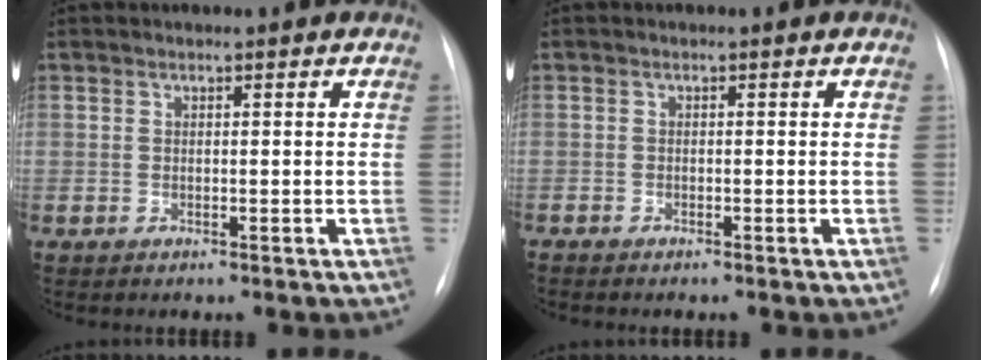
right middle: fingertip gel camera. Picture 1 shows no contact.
{"total": 0.7, "force": [-0.6, 0.1, 0.3], "torque": [-0.004, -0.002, -0.009]}